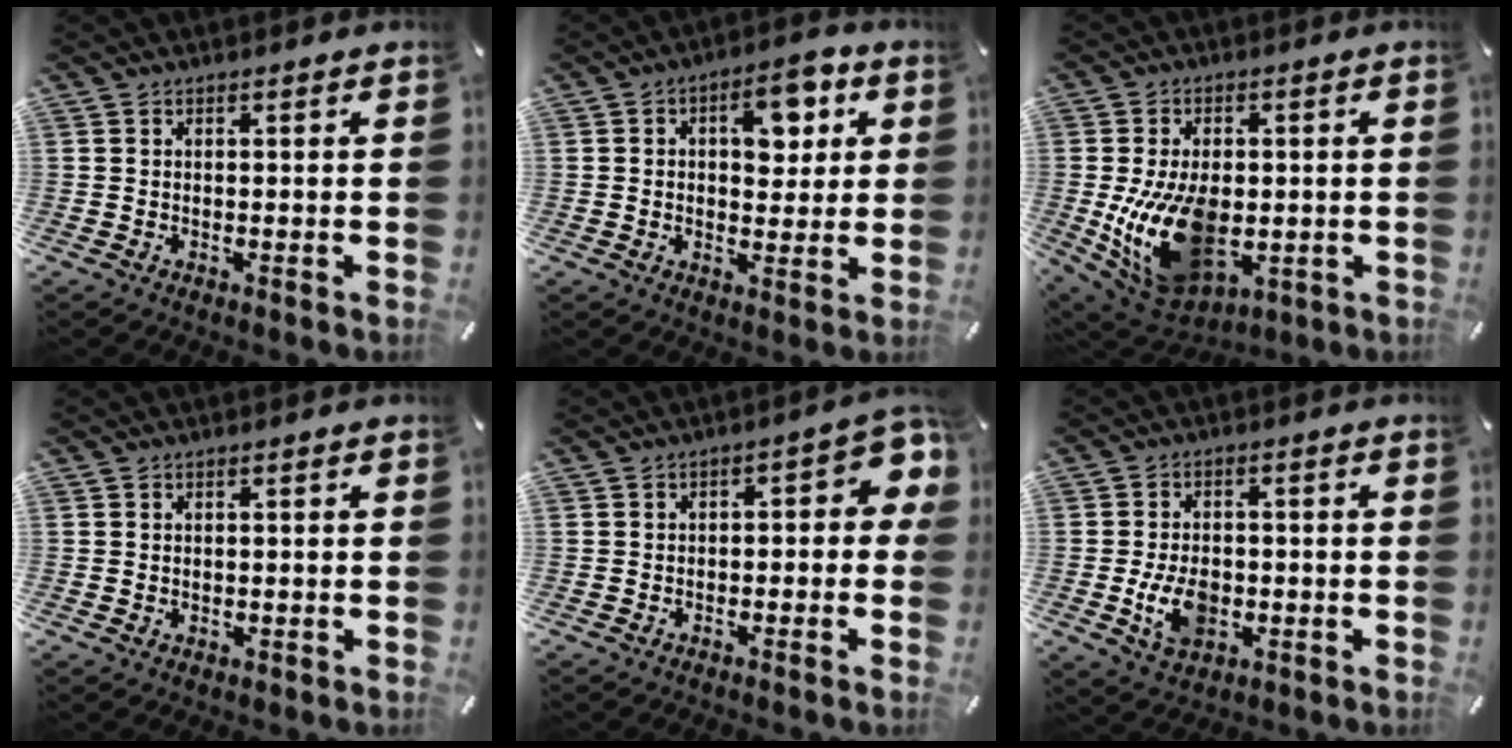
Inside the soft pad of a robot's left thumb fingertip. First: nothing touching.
{"total": 9.7, "force": [2.6, 5.9, 7.2], "torque": [-0.090, -0.003, 0.037]}
{"total": 18.8, "force": [-2.4, 12.5, 13.8], "torque": [-0.265, -0.007, -0.028]}
{"total": 0.9, "force": [0.1, 0.7, 0.5], "torque": [-0.009, 0.005, 0.000]}
{"total": 5.8, "force": [-0.4, 3.1, 4.9], "torque": [-0.066, 0.002, -0.014]}
{"total": 9.0, "force": [-2.1, 6.1, 6.2], "torque": [-0.132, 0.004, -0.039]}